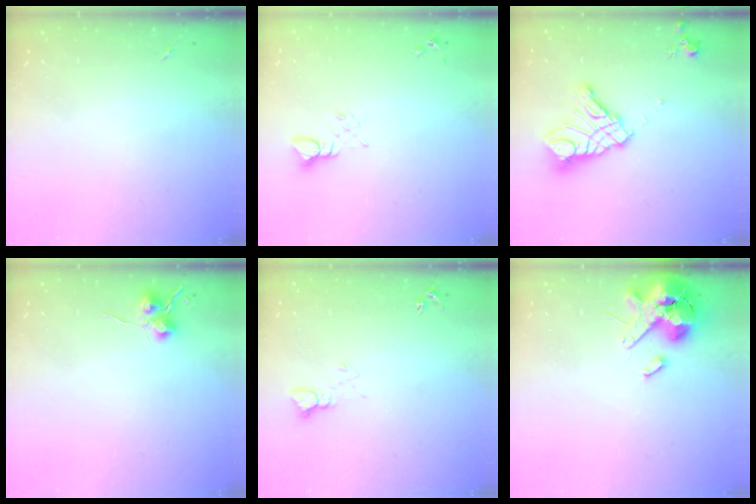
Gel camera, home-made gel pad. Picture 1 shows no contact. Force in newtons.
{"total": 3.9, "press": 3.9, "slide": 0.4}
{"total": 15.8, "press": 15.7, "slide": 1.7}
{"total": 6.9, "press": 6.9, "slide": 0.6}
{"total": 4.2, "press": 4.1, "slide": 0.4}
{"total": 13.2, "press": 13.0, "slide": 2.2}